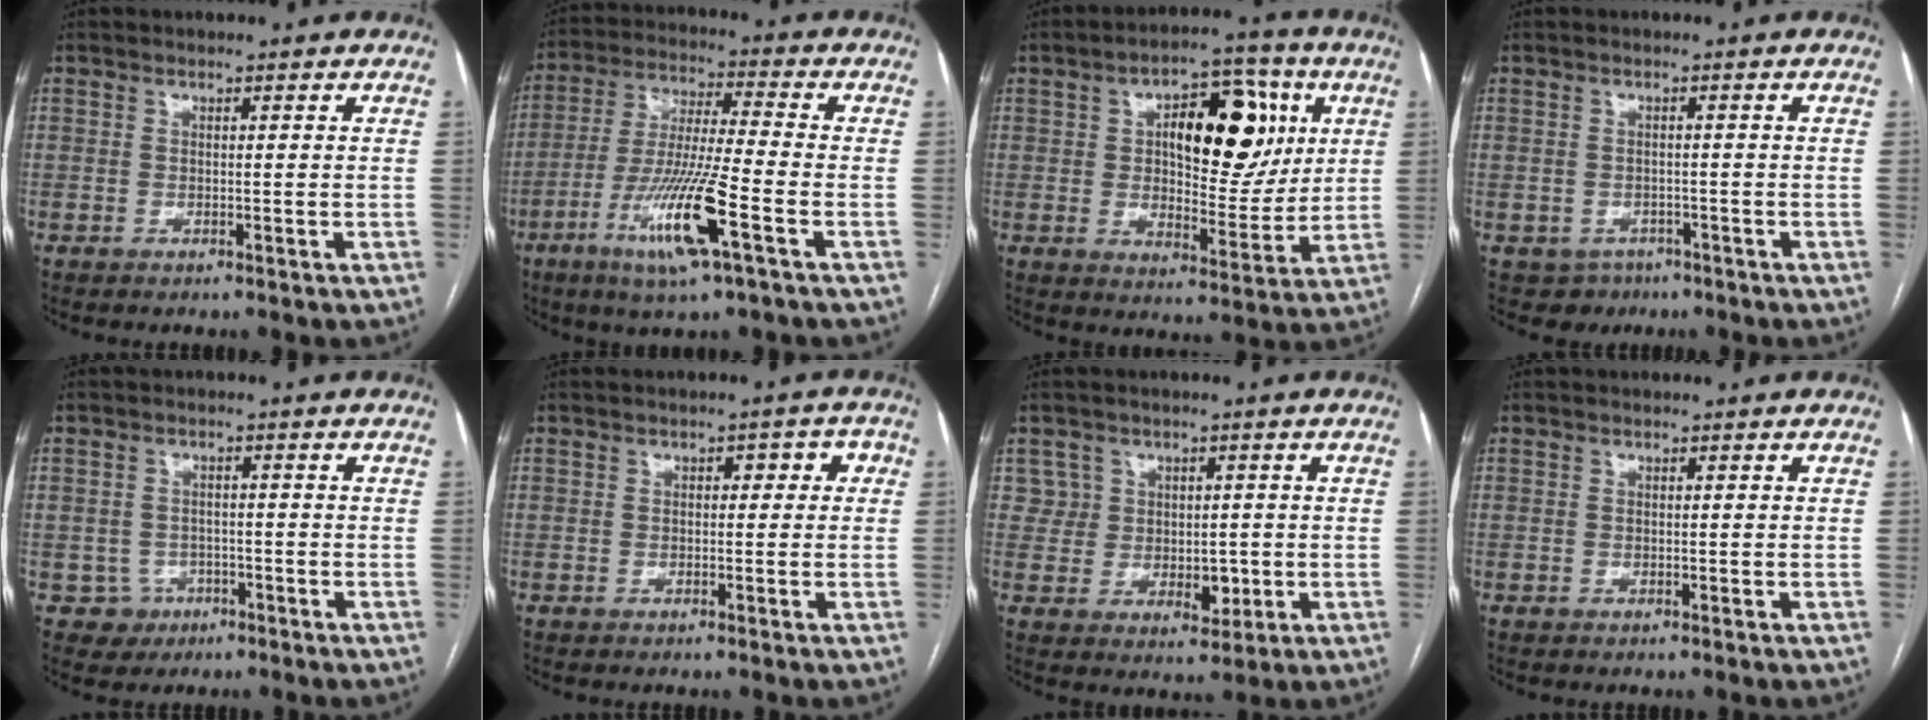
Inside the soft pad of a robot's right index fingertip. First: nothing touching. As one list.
[{"total": 13.7, "force": [-5.8, 0.2, 12.4], "torque": [-0.249, -0.021, -0.108]}, {"total": 14.0, "force": [3.9, 5.9, 12.0], "torque": [-0.174, 0.024, 0.063]}, {"total": 3.2, "force": [-1.8, 2.7, 0.2], "torque": [-0.003, 0.008, -0.022]}, {"total": 3.8, "force": [-1.5, 3.5, -0.3], "torque": [0.016, 0.016, -0.019]}, {"total": 2.9, "force": [0.4, 1.6, 2.4], "torque": [-0.023, 0.026, 0.002]}, {"total": 5.5, "force": [0.7, 5.1, 1.7], "torque": [-0.010, 0.009, 0.018]}, {"total": 0.0}]